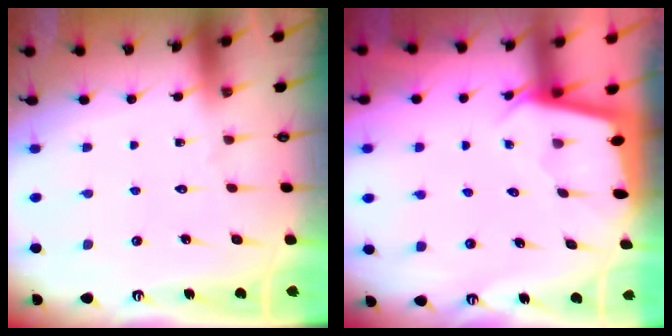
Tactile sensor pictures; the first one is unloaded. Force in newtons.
{"total": 1.9, "press": 1.9, "slide": 0.1}